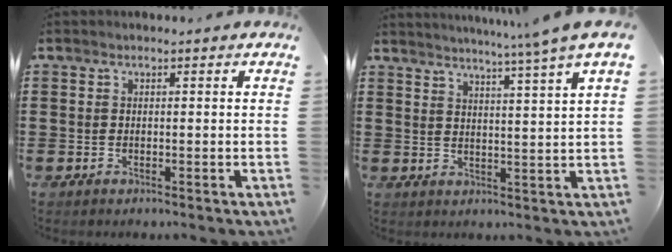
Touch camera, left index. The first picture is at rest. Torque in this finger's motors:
{"motor_torque": [0.90, -1.24, 1.05, 0.21]}